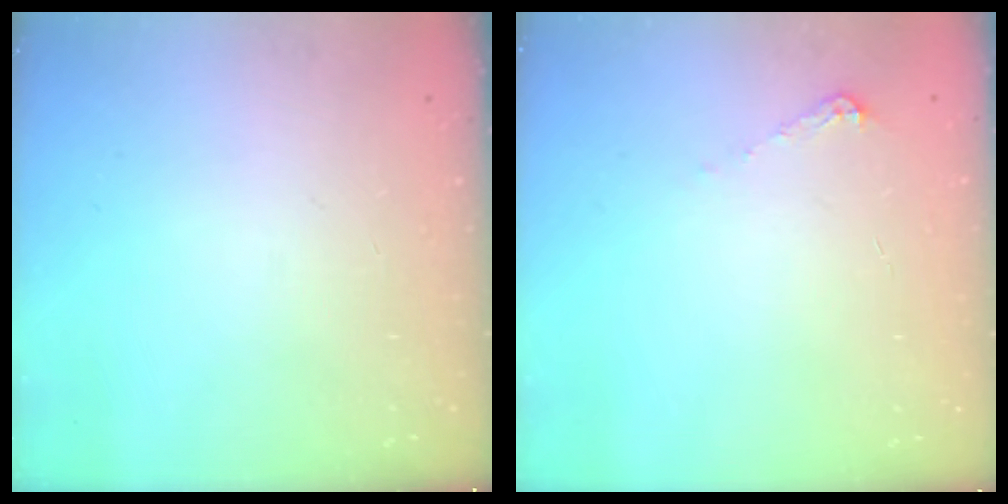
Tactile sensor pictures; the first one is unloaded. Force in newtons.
{"total": 5.8, "press": 5.8, "slide": 0.8}